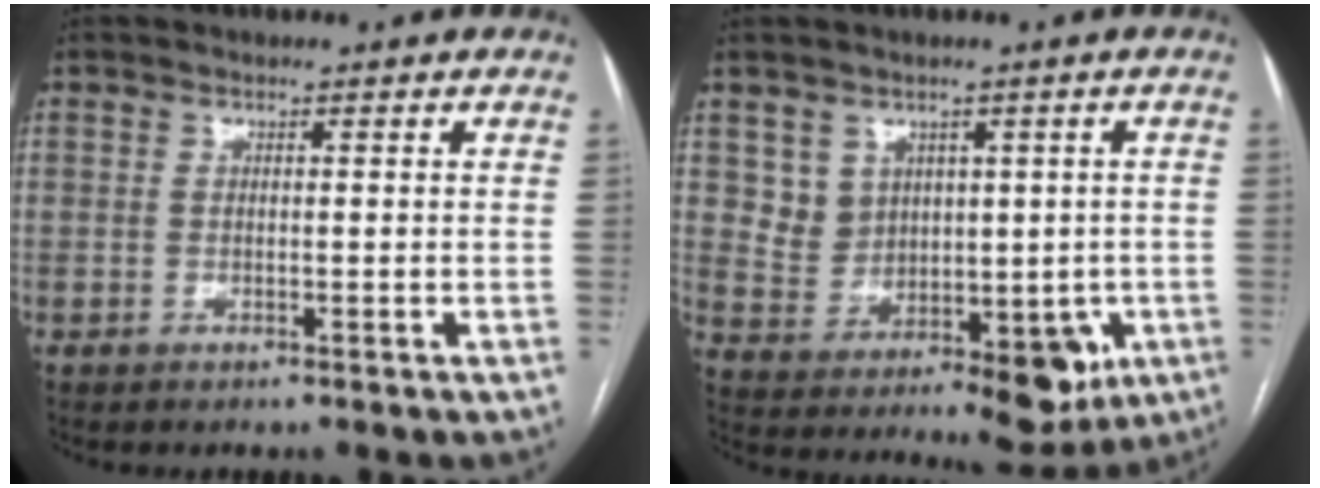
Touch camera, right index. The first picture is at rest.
{"total": 10.3, "force": [0.7, 8.8, 5.4], "torque": [-0.069, 0.031, 0.047]}